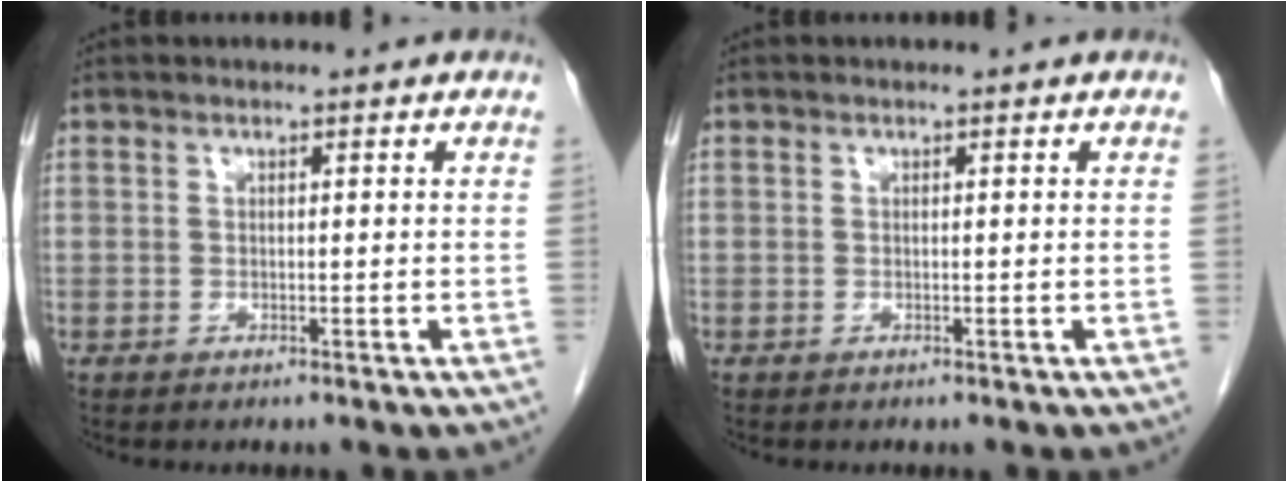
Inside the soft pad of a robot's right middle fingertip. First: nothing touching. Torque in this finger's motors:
{"motor_torque": [0.00, 0.00, 0.00, -0.01]}